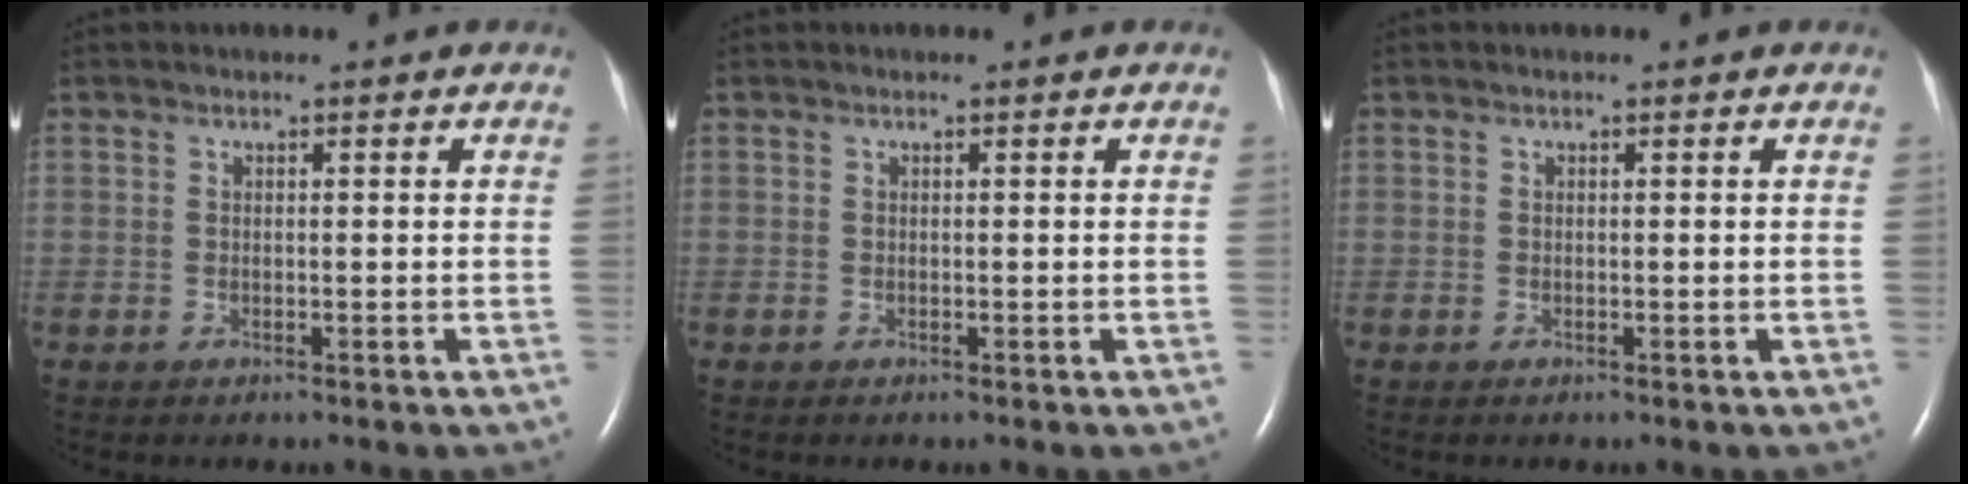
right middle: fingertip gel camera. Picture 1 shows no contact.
{"total": 0.0}
{"total": 0.0}